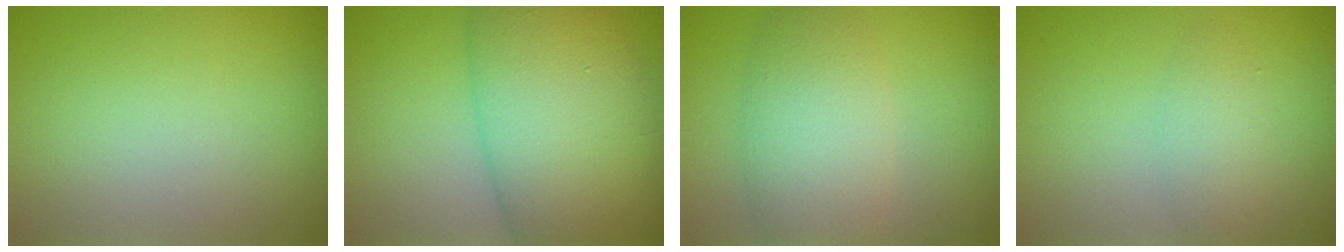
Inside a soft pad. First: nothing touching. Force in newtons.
{"total": 12.1, "press": 12.1, "slide": 0.5}
{"total": 5.8, "press": 5.8, "slide": 0.1}
{"total": 2.2, "press": 2.2, "slide": 0.0}